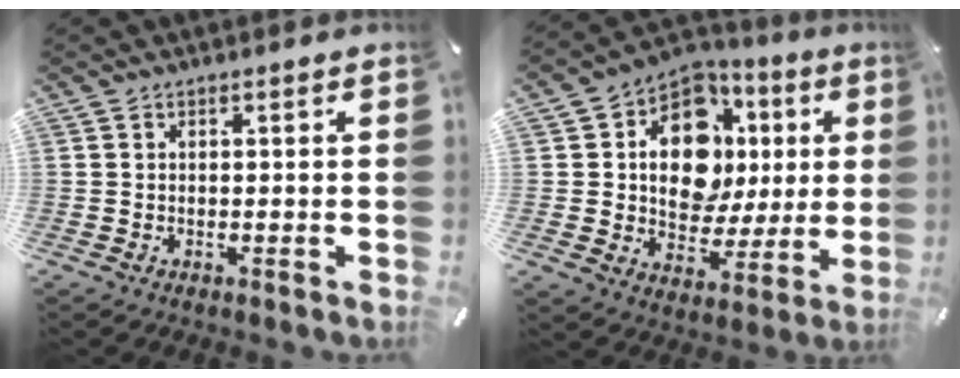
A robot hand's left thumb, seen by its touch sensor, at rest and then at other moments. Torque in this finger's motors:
{"motor_torque": [2.23, 2.14, 1.65, -0.53, 0.50]}